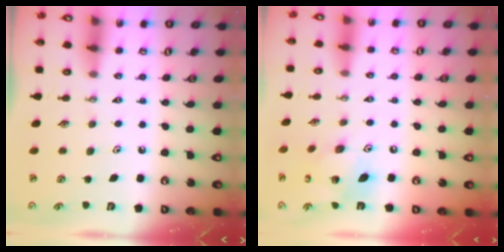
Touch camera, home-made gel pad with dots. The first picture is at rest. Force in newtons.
{"total": 13.4, "press": 13.3, "slide": 1.3}